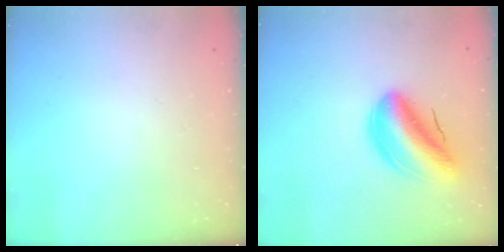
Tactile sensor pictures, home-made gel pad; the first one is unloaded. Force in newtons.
{"total": 16.1, "press": 15.5, "slide": 4.5}